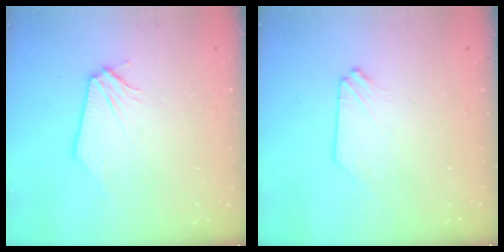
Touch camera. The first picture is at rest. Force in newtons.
{"total": 0.0}